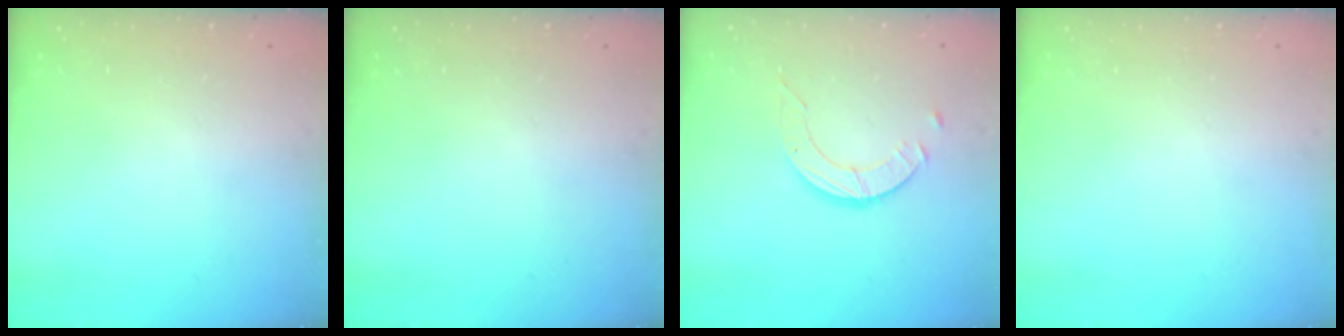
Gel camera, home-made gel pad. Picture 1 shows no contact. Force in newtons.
{"total": 0.0}
{"total": 3.6, "press": 3.6, "slide": 0.4}
{"total": 0.0}